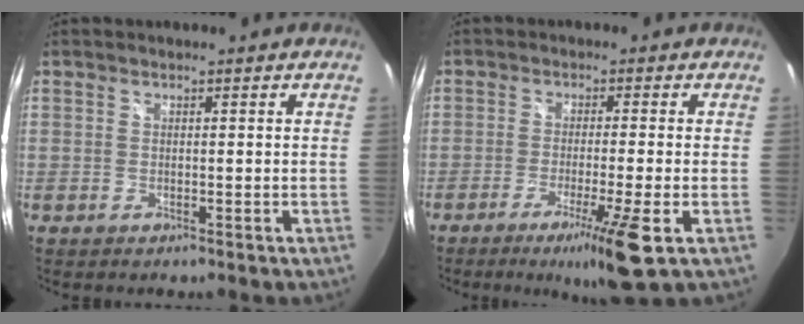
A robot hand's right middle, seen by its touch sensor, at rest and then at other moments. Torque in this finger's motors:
{"motor_torque": [-0.01, 0.23, 0.32, 0.05]}